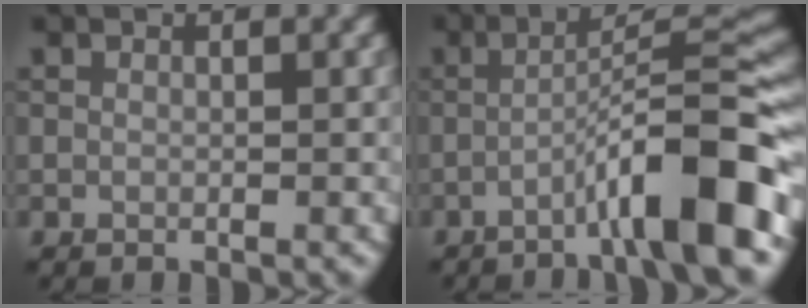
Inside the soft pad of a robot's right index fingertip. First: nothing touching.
{"total": 9.7, "force": [-4.0, 1.3, 8.7], "torque": [-0.118, 0.024, -0.071]}